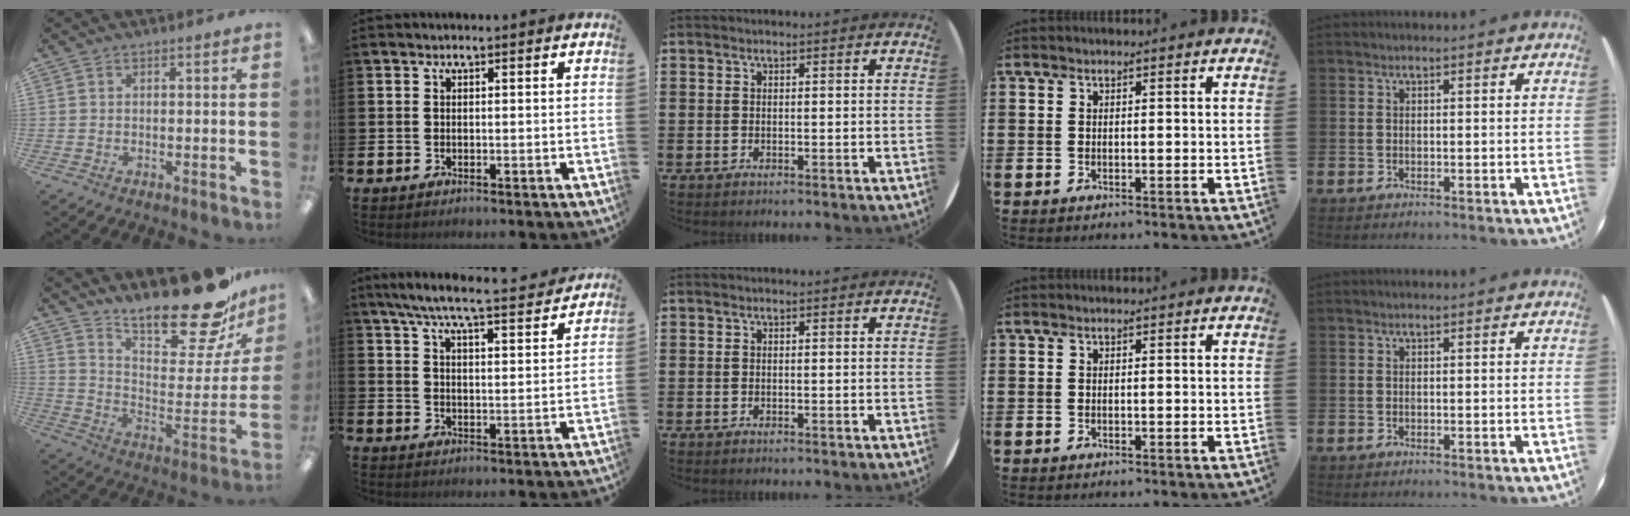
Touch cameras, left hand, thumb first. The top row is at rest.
{"thumb": {"total": 22.7, "force": [19.2, 5.8, 10.6], "torque": [-0.150, -0.145, 0.320]}, "index": {"total": 7.5, "force": [6.8, 0.5, 3.0], "torque": [-0.077, -0.043, 0.118]}}